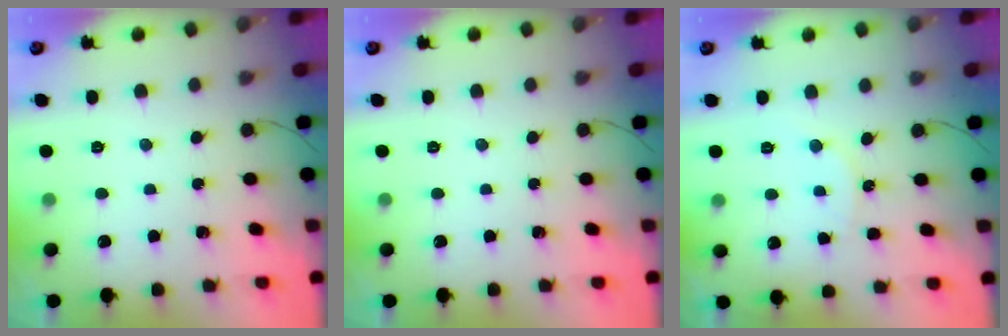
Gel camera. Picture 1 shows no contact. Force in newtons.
{"total": 0.0}
{"total": 8.5, "press": 8.5, "slide": 0.6}